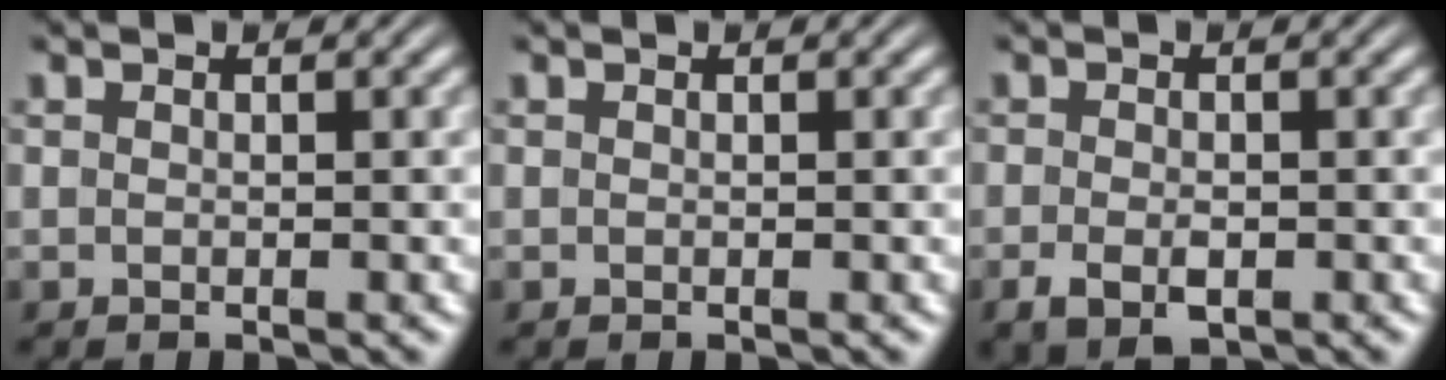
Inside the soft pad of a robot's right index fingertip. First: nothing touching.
{"total": 0.0}
{"total": 3.0, "force": [-1.5, 1.7, 2.0], "torque": [-0.043, -0.017, -0.015]}